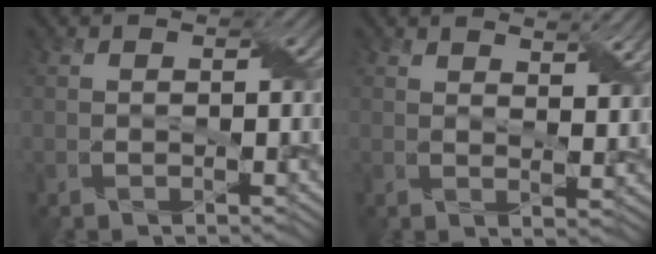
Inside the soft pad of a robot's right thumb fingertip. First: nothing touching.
{"total": 4.2, "force": [3.4, 0.4, 2.4], "torque": [-0.044, -0.002, 0.064]}